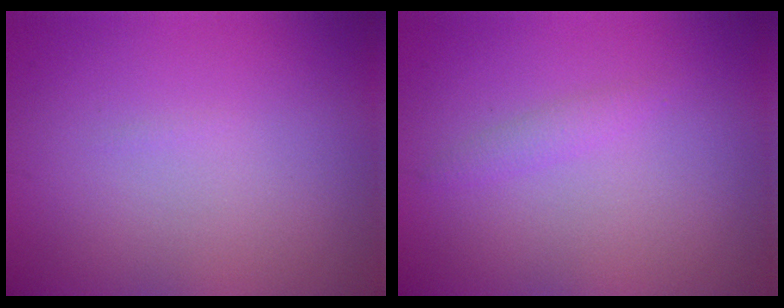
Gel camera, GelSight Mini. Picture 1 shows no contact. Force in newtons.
{"total": 1.0, "press": 1.0, "slide": 0.1}